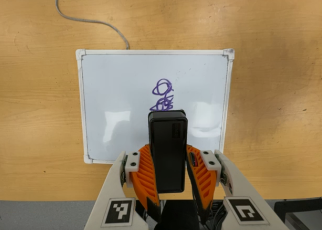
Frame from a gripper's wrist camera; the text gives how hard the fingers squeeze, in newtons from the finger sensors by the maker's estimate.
{"total": 7.4, "left": 6.3, "right": 8.5}